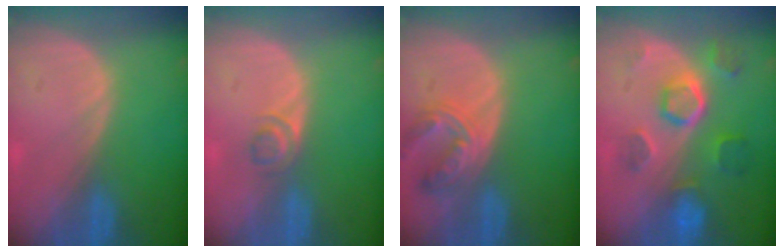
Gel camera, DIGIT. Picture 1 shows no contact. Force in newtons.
{"total": 2.3, "press": 2.1, "slide": 1.0}
{"total": 6.9, "press": 6.3, "slide": 3.0}
{"total": 8.6, "press": 7.7, "slide": 3.8}